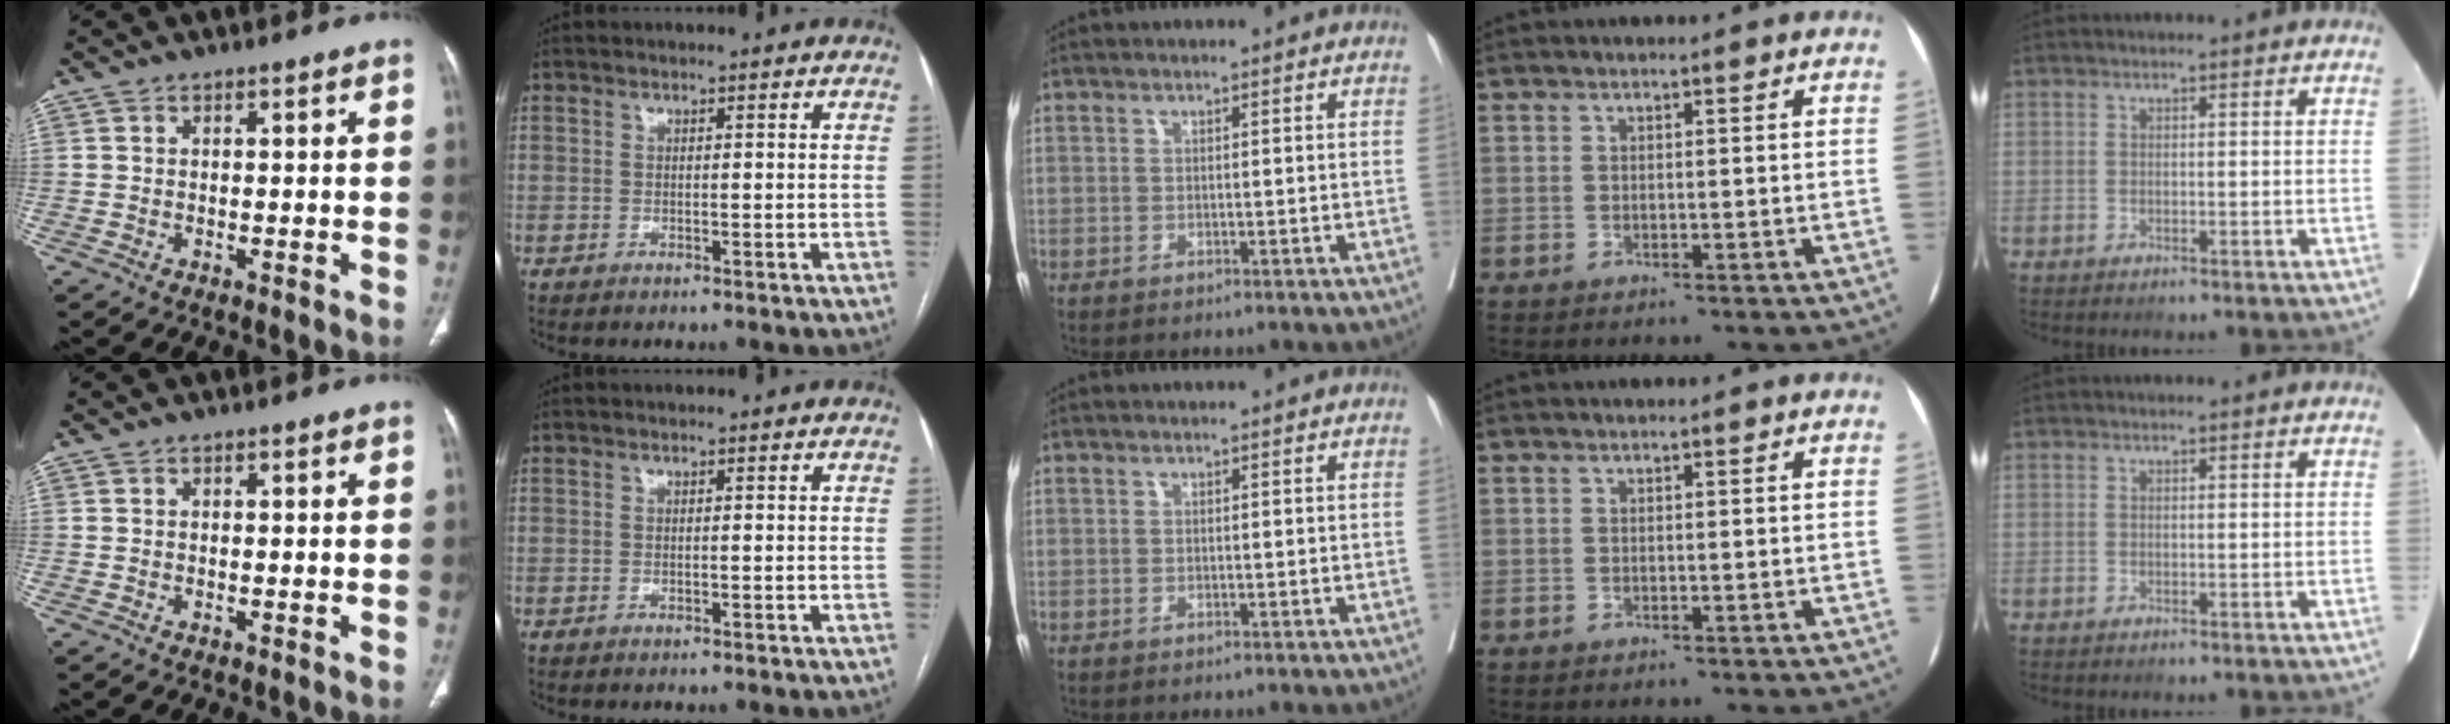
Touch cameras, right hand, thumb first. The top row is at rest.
{}